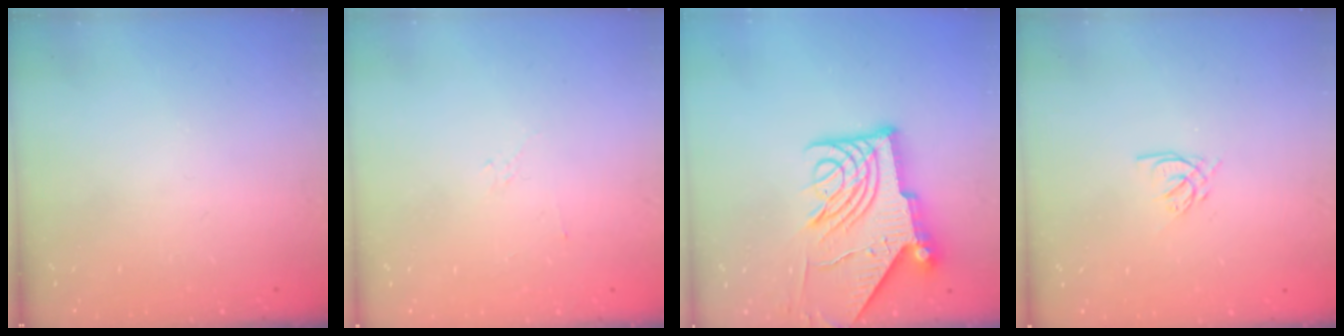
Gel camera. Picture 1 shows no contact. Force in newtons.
{"total": 3.1, "press": 3.0, "slide": 0.8}
{"total": 15.2, "press": 15.1, "slide": 1.5}
{"total": 3.3, "press": 3.3, "slide": 0.3}